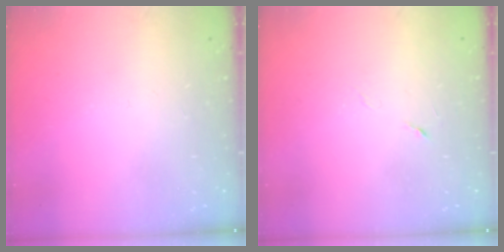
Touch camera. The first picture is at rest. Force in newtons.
{"total": 2.9, "press": 2.7, "slide": 1.0}